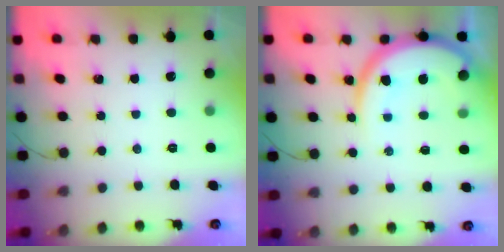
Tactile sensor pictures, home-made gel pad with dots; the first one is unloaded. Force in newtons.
{"total": 13.0, "press": 12.9, "slide": 1.7}